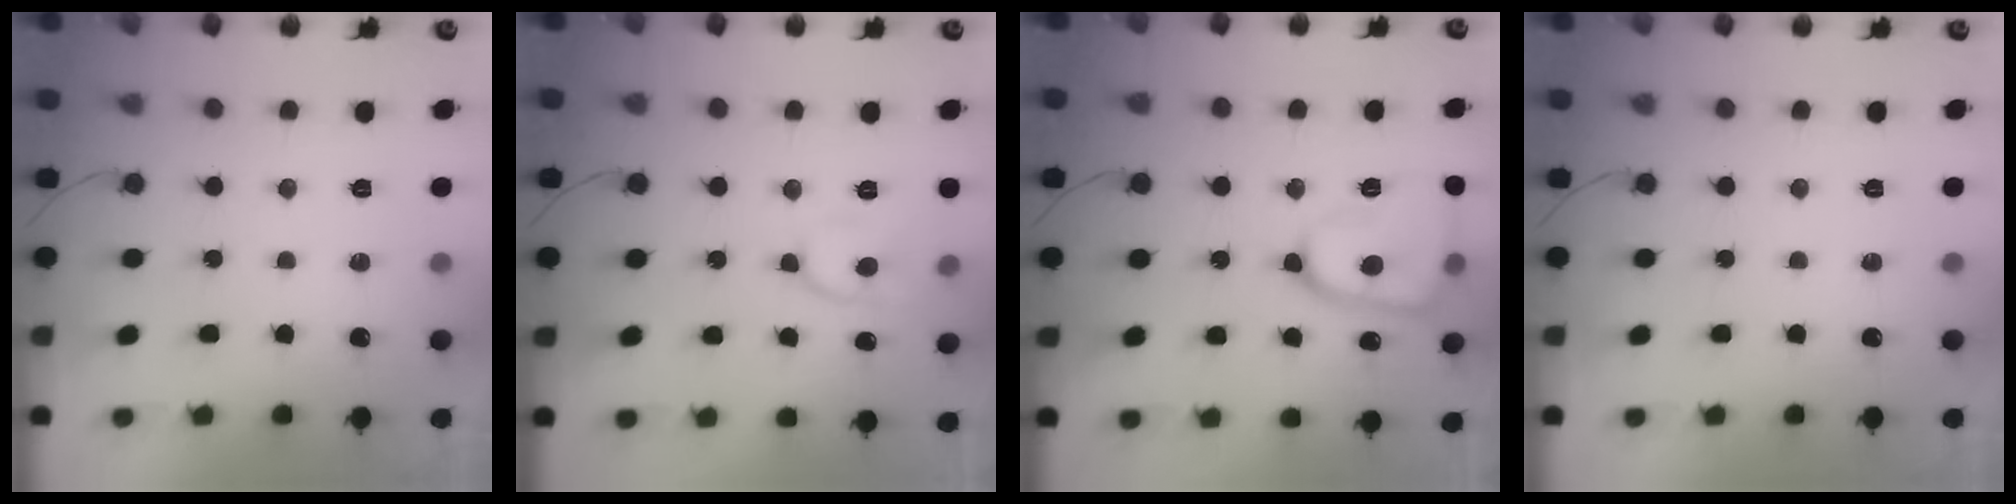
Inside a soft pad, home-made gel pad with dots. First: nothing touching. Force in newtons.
{"total": 10.3, "press": 10.3, "slide": 0.9}
{"total": 16.4, "press": 16.3, "slide": 1.6}
{"total": 0.0}